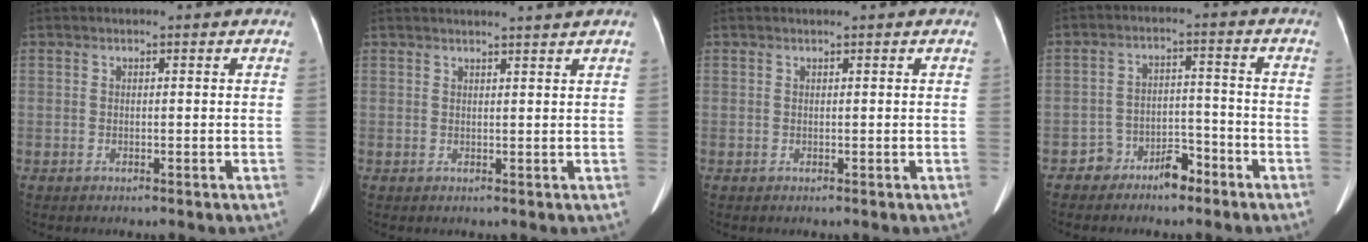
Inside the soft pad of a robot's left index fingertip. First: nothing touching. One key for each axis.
{"total": 4.5, "fx": 4.1, "fy": -0.8, "fz": 1.7, "tx": -0.020, "ty": 0.009, "tz": 0.046}
{"total": 0.0}
{"total": 4.8, "fx": -3.7, "fy": 2.6, "fz": 1.7, "tx": -0.023, "ty": 0.019, "tz": -0.058}